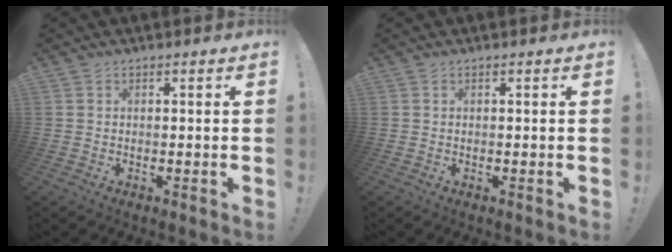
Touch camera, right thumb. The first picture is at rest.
{"total": 0.0}